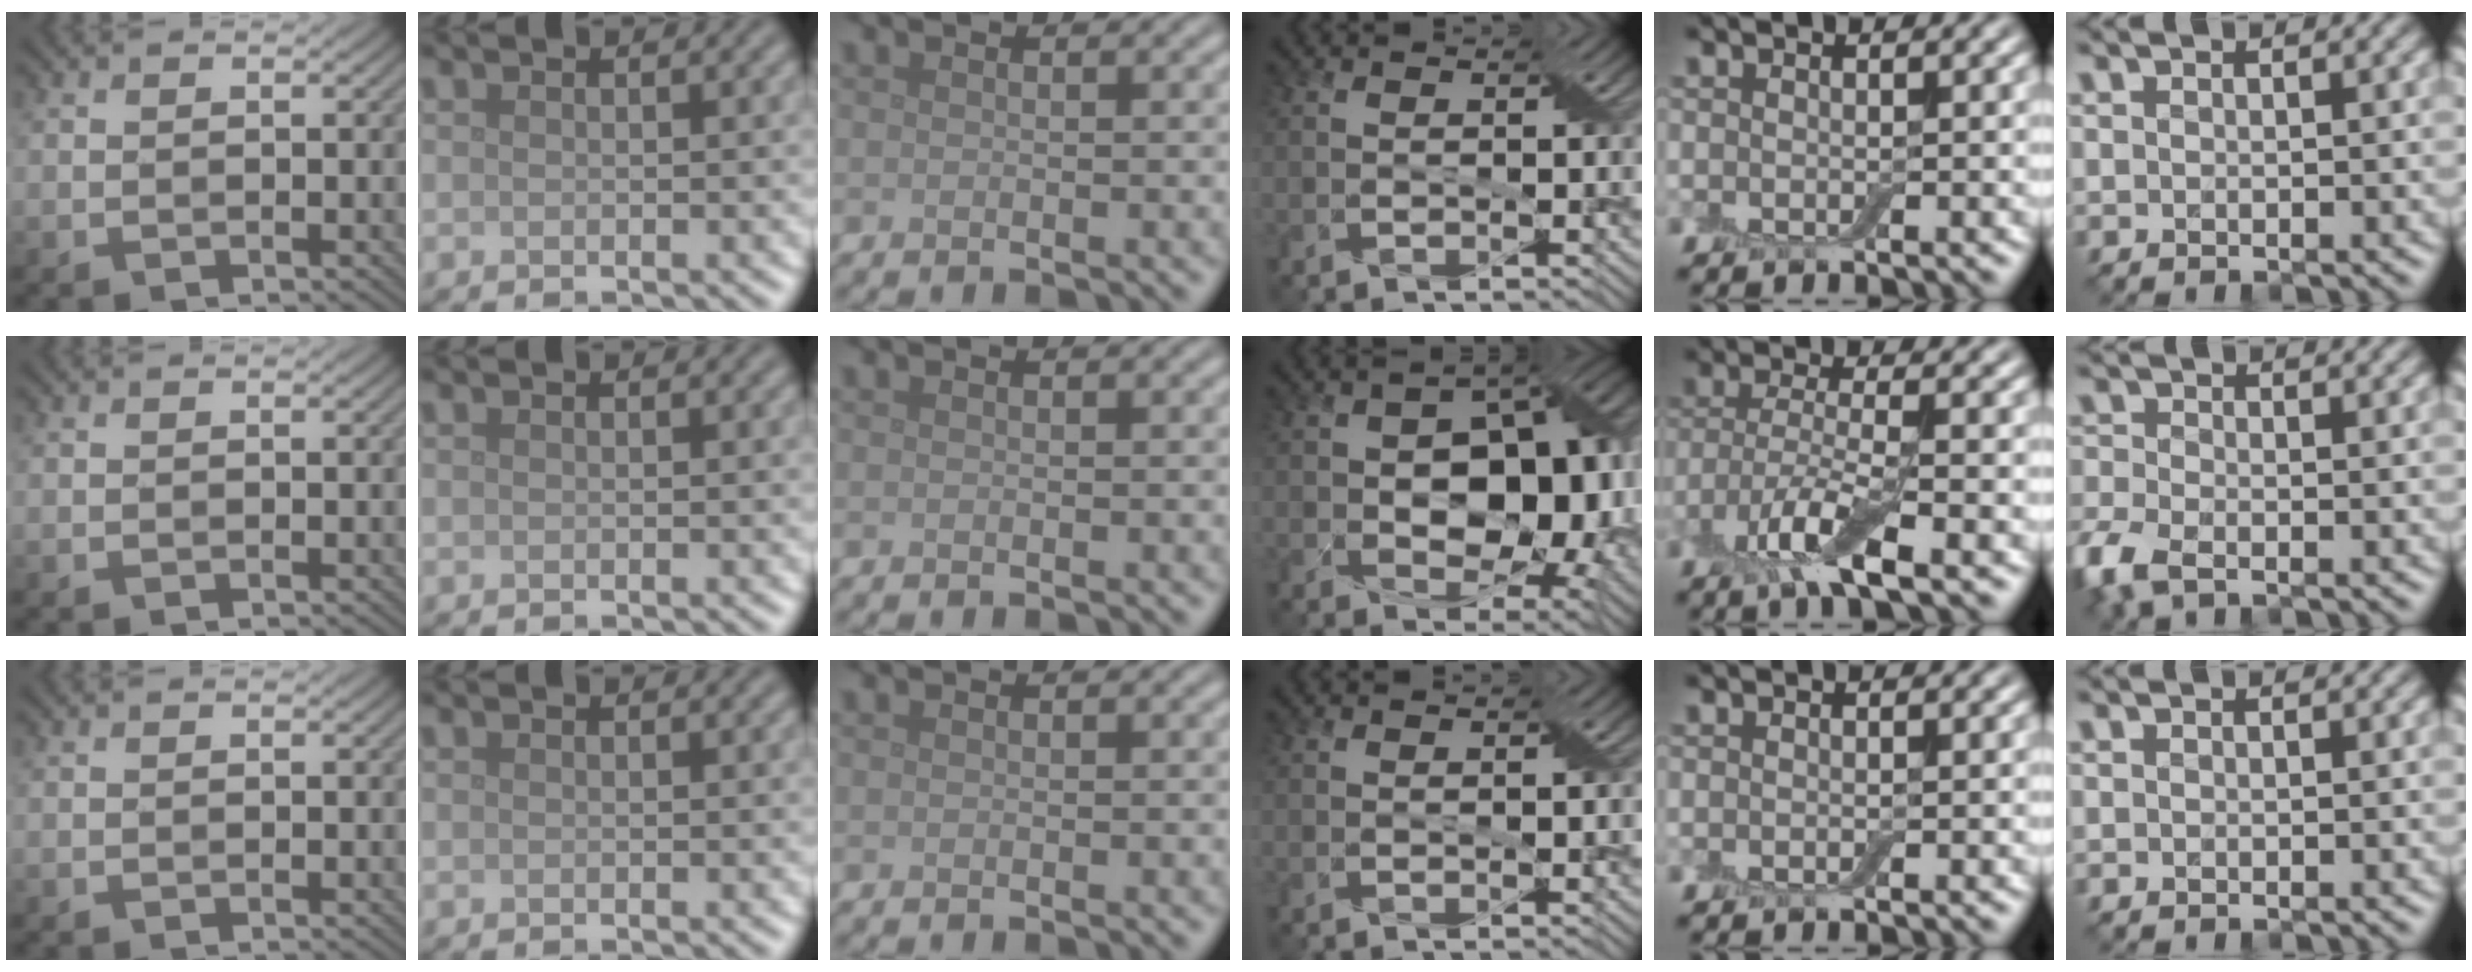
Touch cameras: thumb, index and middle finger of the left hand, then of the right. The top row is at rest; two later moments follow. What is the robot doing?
{"motion": "pour", "object": "bowl"}